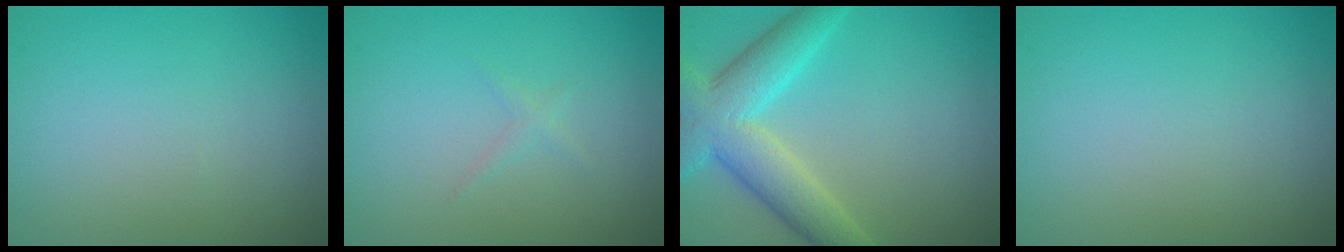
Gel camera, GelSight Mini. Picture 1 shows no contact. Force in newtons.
{"total": 0.6, "press": 0.6, "slide": 0.1}
{"total": 6.8, "press": 6.8, "slide": 0.3}
{"total": 0.0}